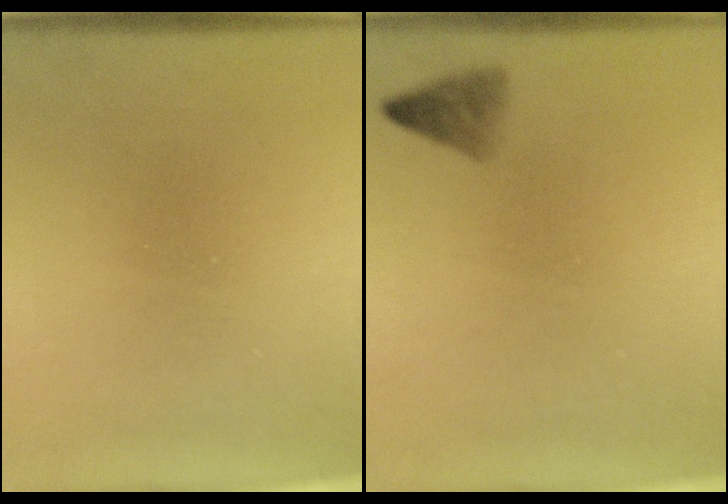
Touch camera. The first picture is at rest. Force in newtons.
{"total": 1.0}